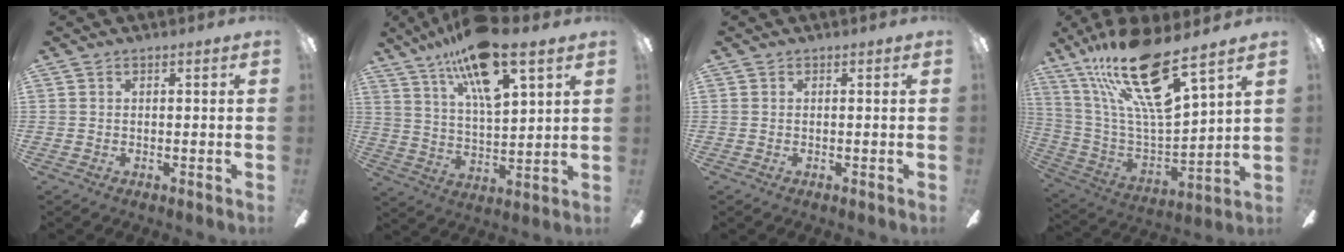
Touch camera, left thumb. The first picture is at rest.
{"total": 16.3, "force": [11.2, 4.5, 11.0], "torque": [-0.204, -0.048, 0.188]}
{"total": 0.0}
{"total": 24.1, "force": [15.9, 6.2, 17.0], "torque": [-0.328, -0.102, 0.266]}